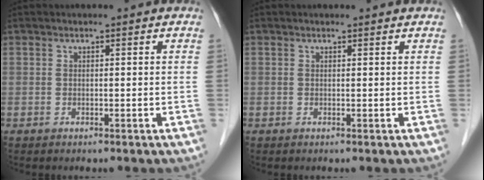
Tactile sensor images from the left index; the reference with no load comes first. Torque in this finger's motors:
{"motor_torque": [0.11, 0.00, -0.07, -0.01]}